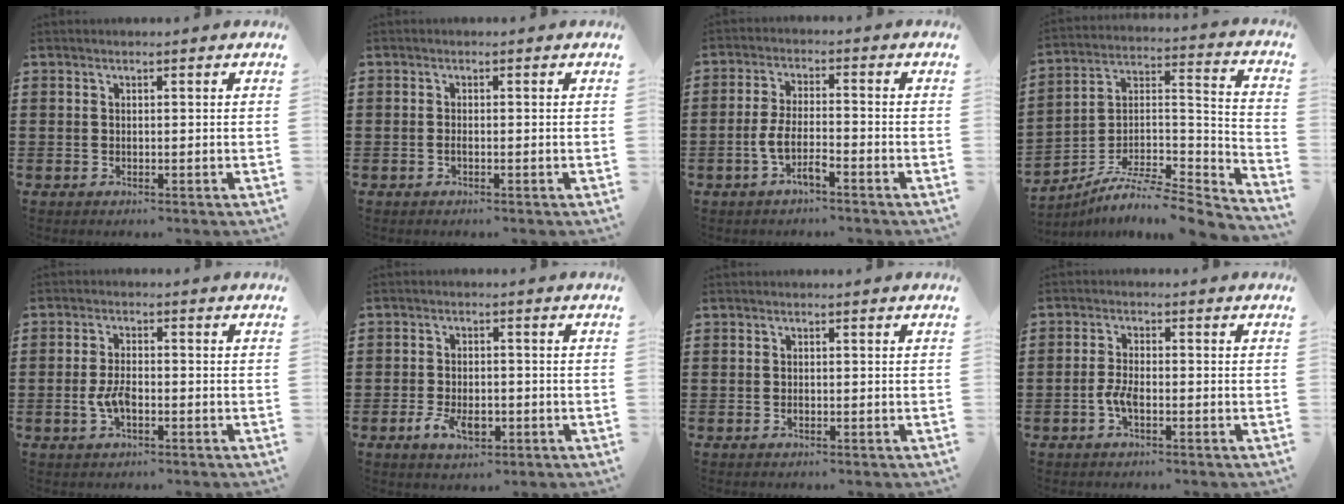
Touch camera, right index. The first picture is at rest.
{"total": 0.7, "force": [-0.4, -0.1, 0.6], "torque": [-0.014, -0.006, -0.005]}
{"total": 4.8, "force": [-2.6, 1.1, 3.9], "torque": [-0.095, -0.001, -0.056]}
{"total": 6.8, "force": [-5.9, 1.7, 2.9], "torque": [-0.055, -0.003, -0.118]}
{"total": 4.0, "force": [-1.1, 1.6, 3.5], "torque": [-0.085, -0.006, -0.025]}
{"total": 4.5, "force": [-1.8, 2.4, 3.4], "torque": [-0.070, 0.000, -0.033]}
{"total": 0.5, "force": [-0.2, 0.3, 0.4], "torque": [-0.010, -0.001, -0.003]}
{"total": 3.1, "force": [-1.3, 0.8, 2.7], "torque": [-0.071, -0.009, -0.029]}